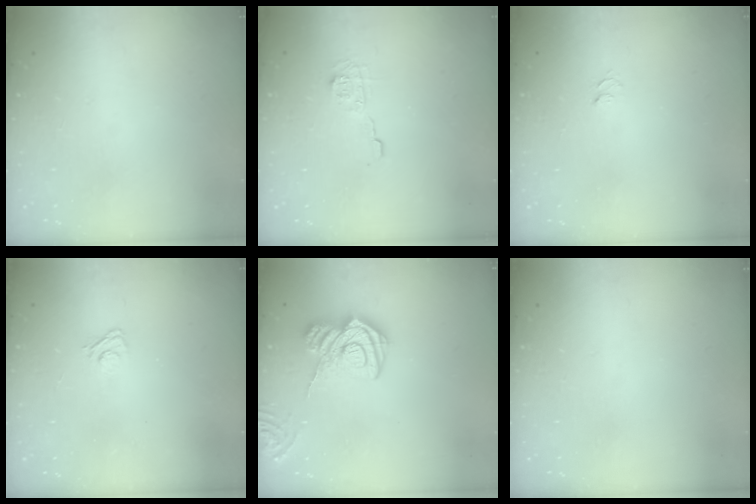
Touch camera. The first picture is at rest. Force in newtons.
{"total": 6.8, "press": 6.8, "slide": 0.2}
{"total": 3.6, "press": 3.6, "slide": 0.4}
{"total": 2.9, "press": 2.6, "slide": 1.2}
{"total": 16.0, "press": 15.9, "slide": 1.7}
{"total": 0.0}